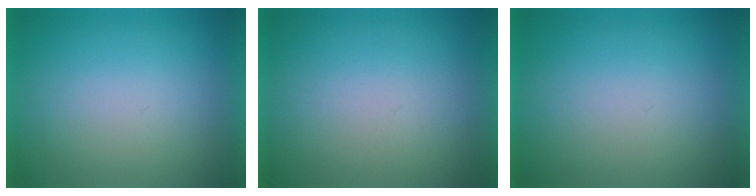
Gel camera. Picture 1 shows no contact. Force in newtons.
{"total": 1.2}
{"total": 1.2}